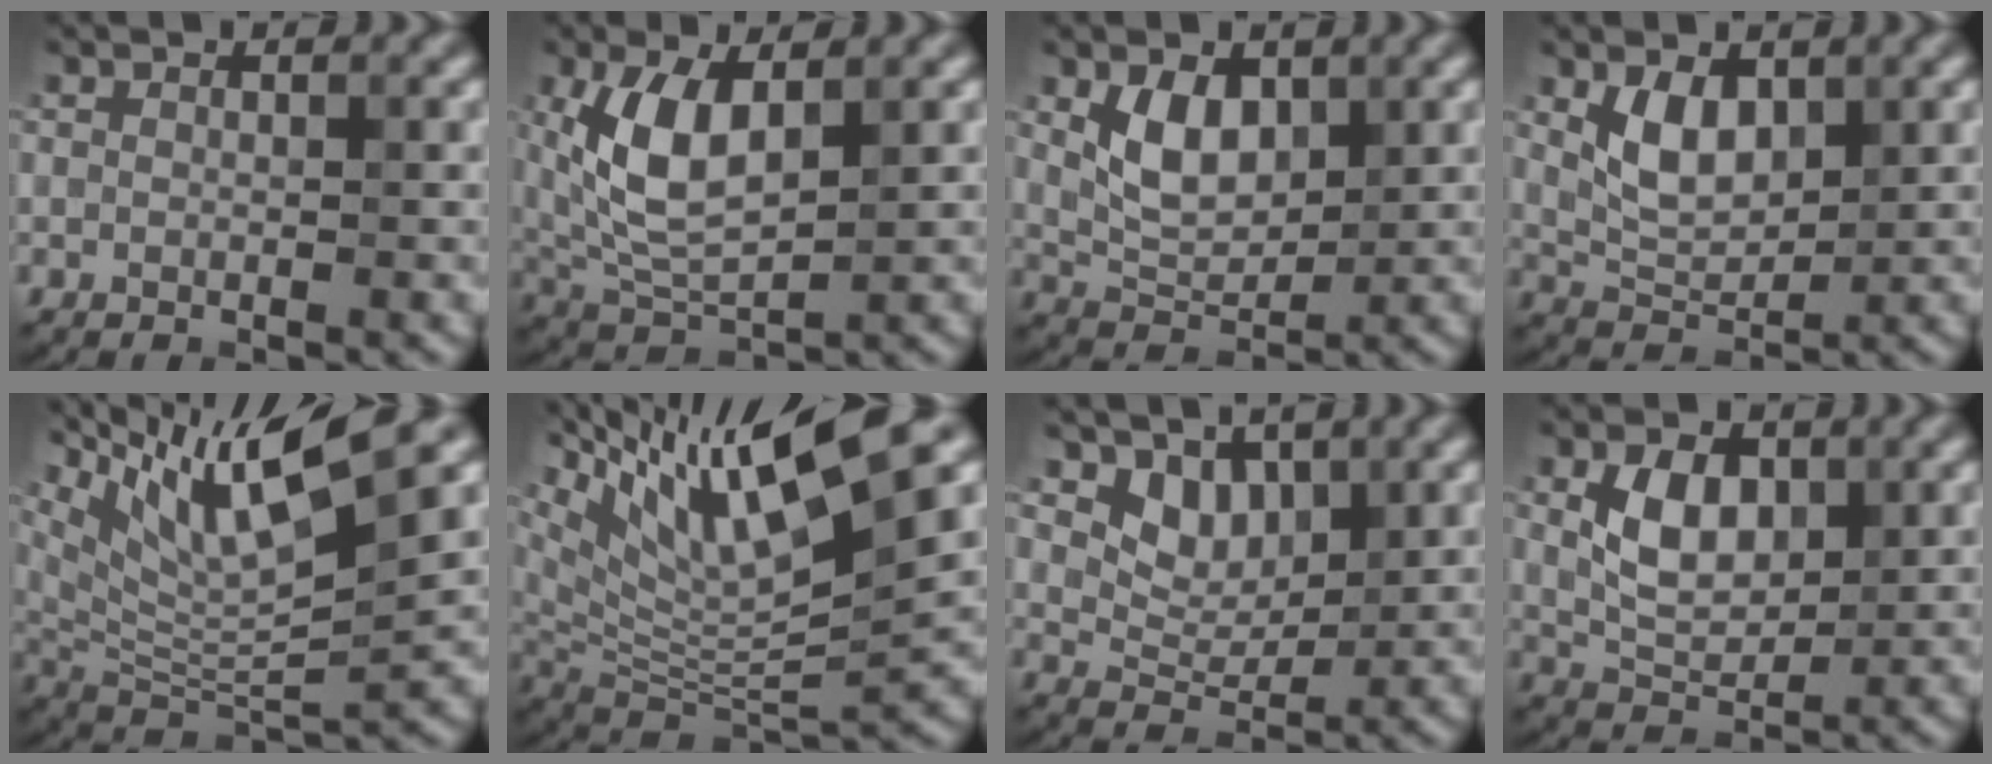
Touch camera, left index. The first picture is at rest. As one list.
[{"total": 6.0, "force": [1.4, 2.8, 5.2], "torque": [-0.121, -0.004, 0.032]}, {"total": 3.9, "force": [1.2, 2.4, 2.9], "torque": [-0.060, -0.006, 0.027]}, {"total": 3.6, "force": [1.3, 2.0, 2.7], "torque": [-0.056, -0.006, 0.029]}, {"total": 10.9, "force": [6.3, 1.9, 8.7], "torque": [-0.160, 0.005, 0.119]}, {"total": 13.5, "force": [7.4, 2.9, 10.9], "torque": [-0.212, 0.014, 0.146]}, {"total": 3.2, "force": [1.8, 2.1, 1.6], "torque": [-0.038, -0.020, 0.034]}, {"total": 4.3, "force": [0.9, 2.7, 3.3], "torque": [-0.069, -0.002, 0.018]}]